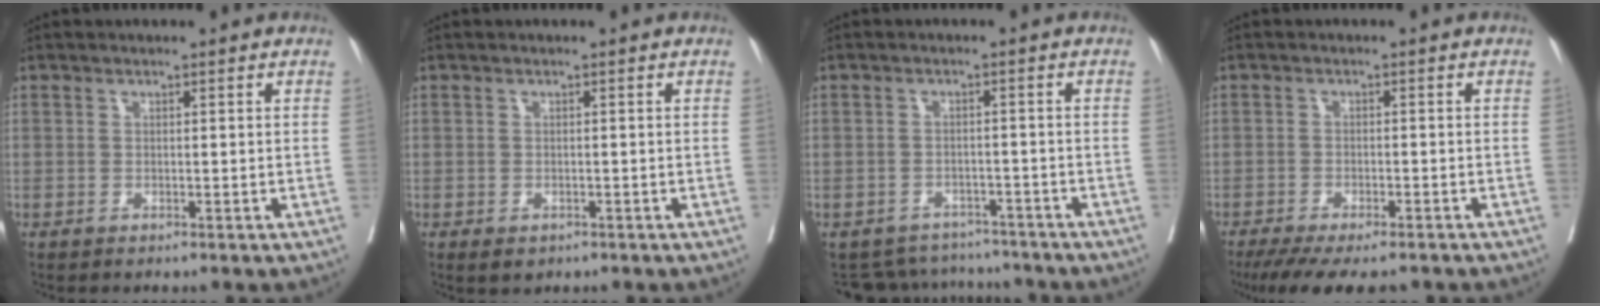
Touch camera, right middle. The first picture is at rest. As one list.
[{"total": 1.8, "force": [-1.1, 1.2, 0.9], "torque": [-0.013, -0.002, -0.008]}, {"total": 7.3, "force": [-6.9, 2.2, -0.7], "torque": [0.010, 0.019, -0.090]}, {"total": 11.0, "force": [-9.1, 2.6, 5.6], "torque": [-0.088, -0.021, -0.131]}]